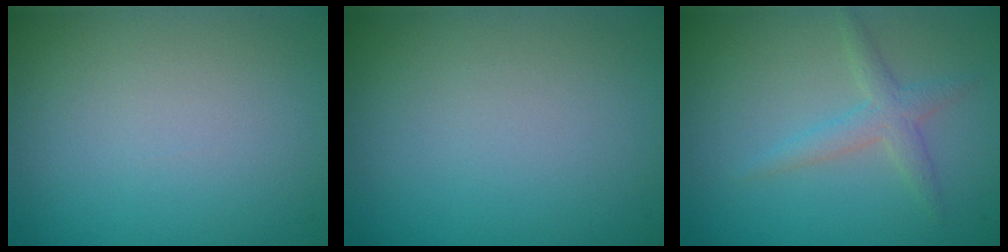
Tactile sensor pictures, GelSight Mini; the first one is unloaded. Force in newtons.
{"total": 0.0}
{"total": 2.1, "press": 2.1, "slide": 0.1}